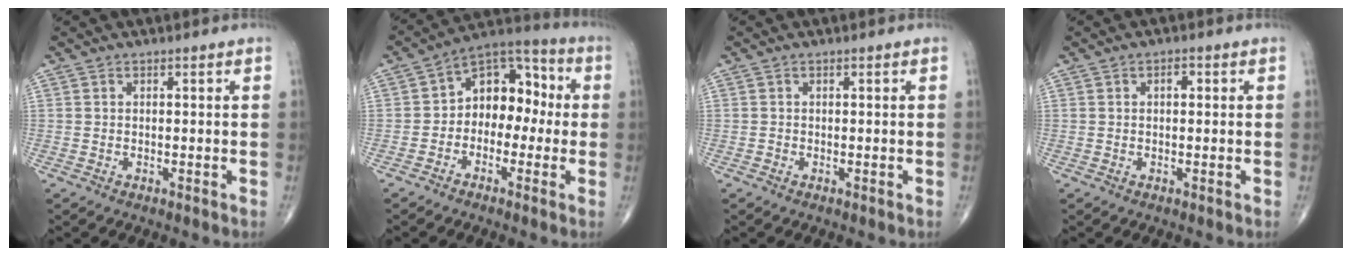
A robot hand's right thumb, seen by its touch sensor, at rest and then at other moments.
{"total": 11.5, "force": [-0.5, 8.1, 8.1], "torque": [-0.074, 0.046, -0.030]}
{"total": 0.0}
{"total": 1.4, "force": [0.3, 0.8, 1.1], "torque": [-0.012, 0.005, 0.002]}